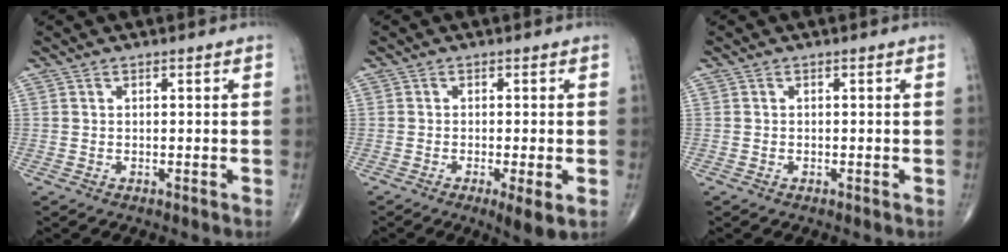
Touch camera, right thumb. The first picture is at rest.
{"total": 4.4, "force": [-1.4, 0.7, 4.1], "torque": [-0.073, -0.014, -0.027]}
{"total": 0.0}